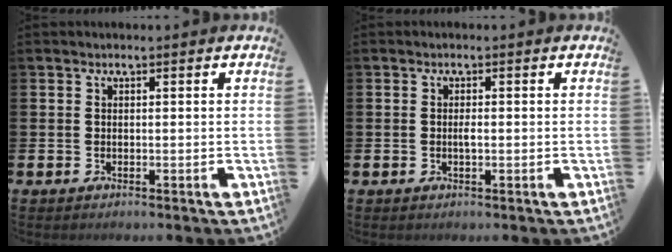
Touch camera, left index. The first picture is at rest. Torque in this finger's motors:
{"motor_torque": [-0.34, -0.04, -0.08, -0.01]}